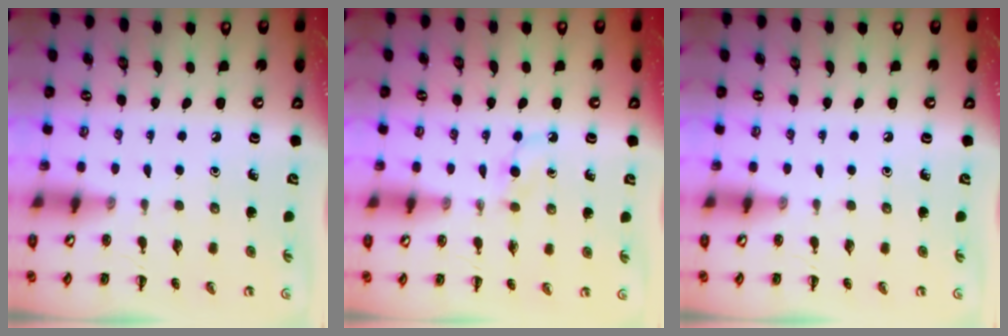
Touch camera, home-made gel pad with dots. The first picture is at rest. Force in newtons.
{"total": 2.8, "press": 2.6, "slide": 1.1}
{"total": 0.0}